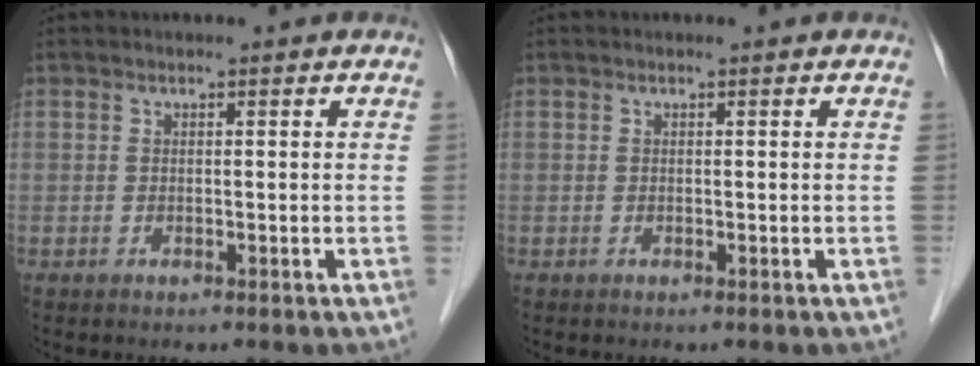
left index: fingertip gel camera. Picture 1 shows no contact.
{"total": 0.0}